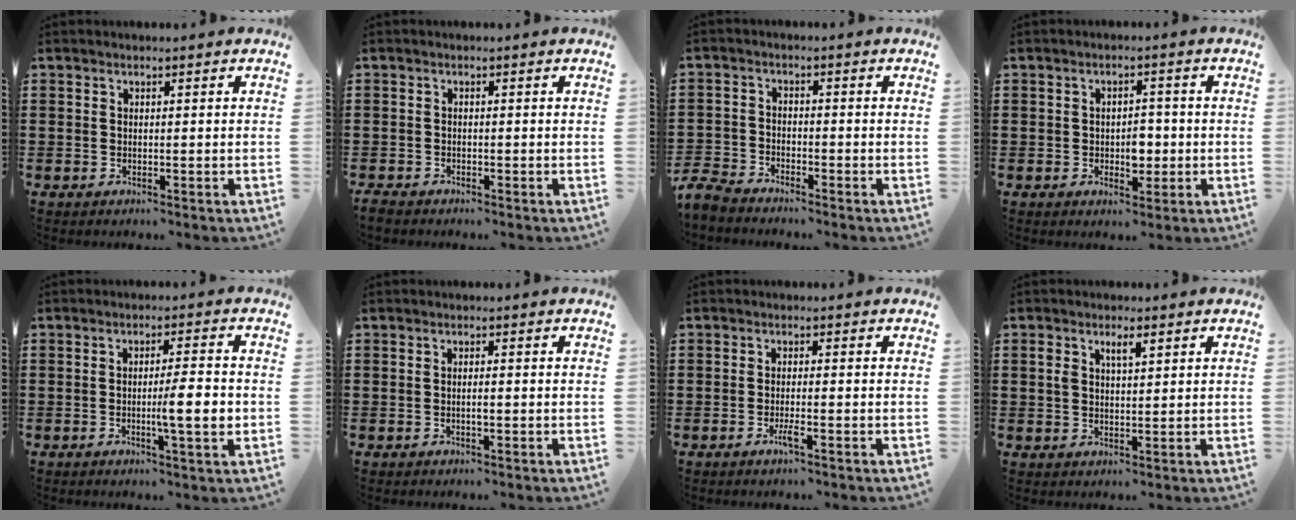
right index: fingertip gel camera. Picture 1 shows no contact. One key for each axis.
{"total": 1.0, "fx": -1.0, "fy": 0.2, "fz": 0.0, "tx": -0.003, "ty": 0.000, "tz": -0.021}
{"total": 3.6, "fx": -3.5, "fy": 0.6, "fz": 0.3, "tx": -0.030, "ty": -0.006, "tz": -0.079}
{"total": 3.5, "fx": -0.5, "fy": 2.1, "fz": 2.7, "tx": -0.045, "ty": 0.001, "tz": -0.013}
{"total": 6.1, "fx": -1.0, "fy": 0.6, "fz": 6.0, "tx": -0.092, "ty": -0.007, "tz": -0.020}
{"total": 1.3, "fx": -0.3, "fy": 0.3, "fz": 1.2, "tx": -0.024, "ty": -0.001, "tz": -0.005}
{"total": 2.3, "fx": -1.1, "fy": 0.1, "fz": 2.0, "tx": -0.047, "ty": -0.008, "tz": -0.024}
{"total": 2.9, "fx": 1.2, "fy": 1.2, "fz": 2.3, "tx": -0.049, "ty": 0.008, "tz": 0.020}